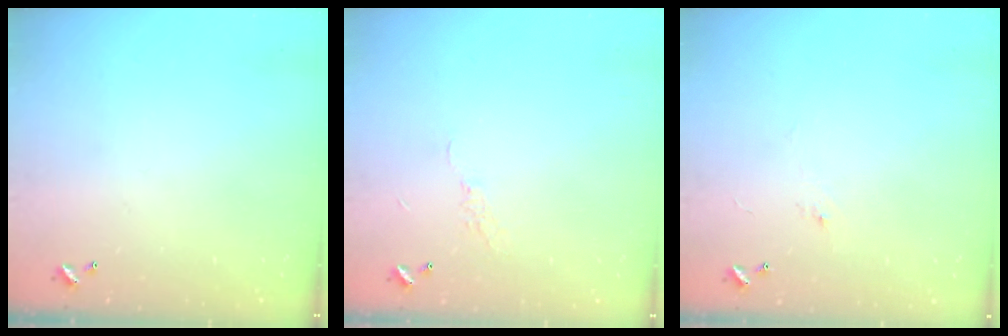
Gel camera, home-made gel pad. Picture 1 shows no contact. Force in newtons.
{"total": 5.6, "press": 5.6, "slide": 0.7}
{"total": 1.2, "press": 0.8, "slide": 0.8}